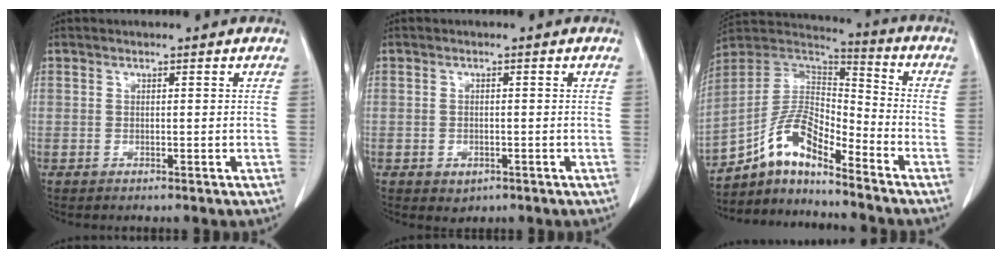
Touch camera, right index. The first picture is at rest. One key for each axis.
{"total": 1.8, "fx": -0.8, "fy": 1.4, "fz": 0.8, "tx": -0.007, "ty": 0.002, "tz": -0.002}
{"total": 10.9, "fx": -8.2, "fy": 2.8, "fz": 6.6, "tx": -0.133, "ty": 0.038, "tz": -0.153}